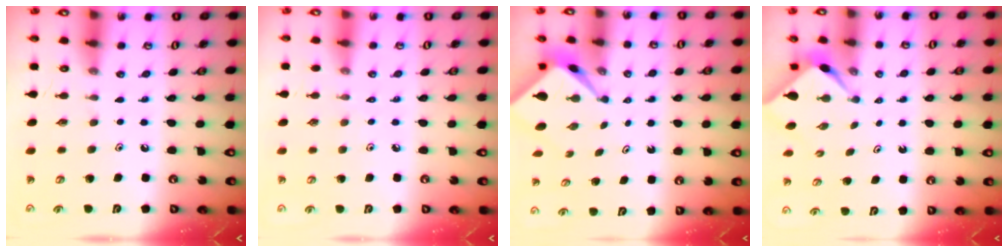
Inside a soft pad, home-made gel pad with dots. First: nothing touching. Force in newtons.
{"total": 2.1, "press": 2.1, "slide": 0.4}
{"total": 2.3, "press": 2.3, "slide": 0.2}
{"total": 2.3, "press": 2.3, "slide": 0.3}